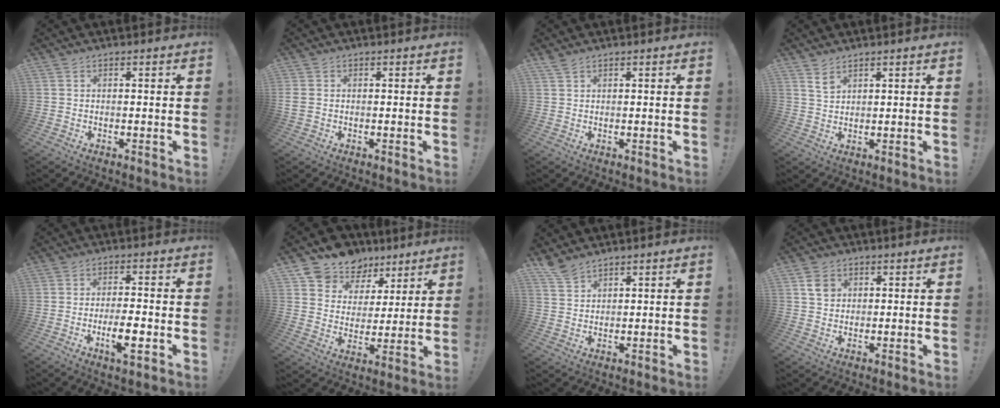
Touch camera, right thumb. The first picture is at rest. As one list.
[{"total": 2.2, "force": [0.1, 1.8, 1.2], "torque": [-0.036, 0.006, 0.003]}, {"total": 1.5, "force": [1.3, 0.4, 0.8], "torque": [-0.017, -0.001, 0.025]}, {"total": 3.1, "force": [2.4, 1.4, 1.4], "torque": [-0.017, -0.019, 0.043]}, {"total": 7.7, "force": [-2.9, 1.5, 6.9], "torque": [-0.114, -0.001, -0.051]}, {"total": 10.9, "force": [7.6, 7.5, 1.7], "torque": [-0.034, -0.055, 0.147]}, {"total": 4.5, "force": [4.0, 1.1, 1.6], "torque": [-0.027, -0.028, 0.076]}, {"total": 4.2, "force": [1.7, 3.6, 1.5], "torque": [-0.008, -0.005, 0.030]}]